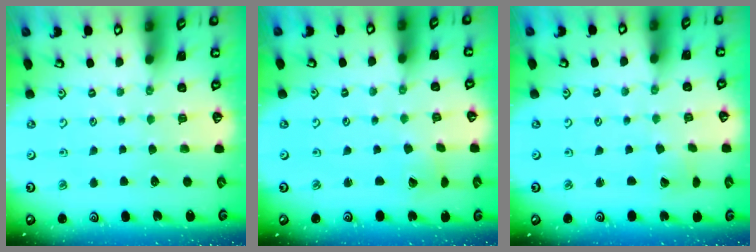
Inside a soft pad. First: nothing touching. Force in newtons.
{"total": 1.8, "press": 1.8, "slide": 0.1}
{"total": 2.6, "press": 2.6, "slide": 0.1}